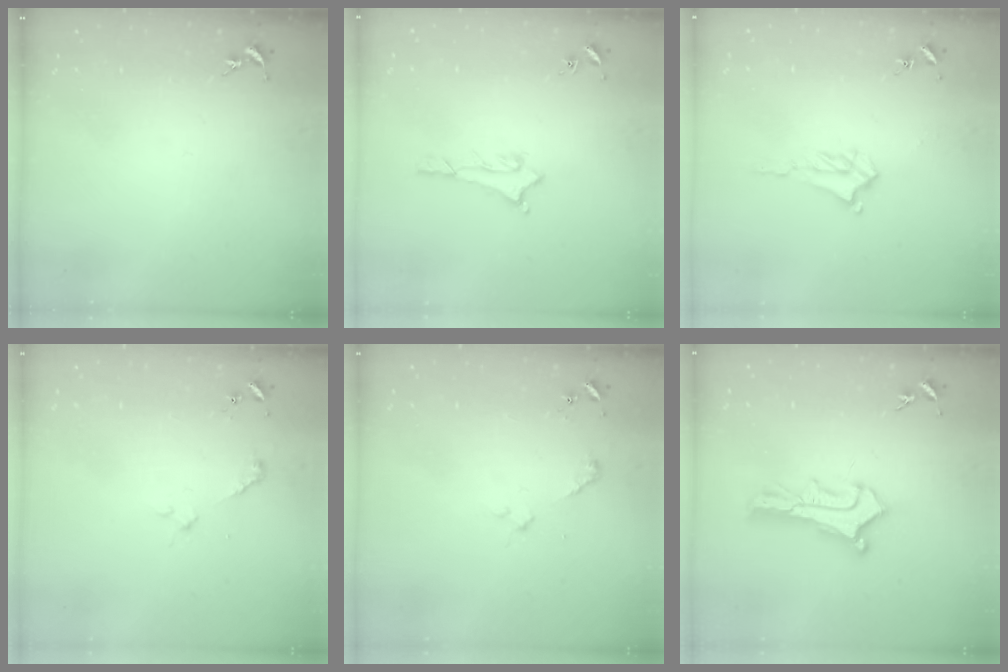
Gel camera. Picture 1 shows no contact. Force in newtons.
{"total": 1.1, "press": 1.1, "slide": 0.1}
{"total": 2.4, "press": 2.4, "slide": 0.4}
{"total": 2.3, "press": 2.3, "slide": 0.1}
{"total": 2.4, "press": 2.3, "slide": 0.3}
{"total": 2.6, "press": 2.6, "slide": 0.2}